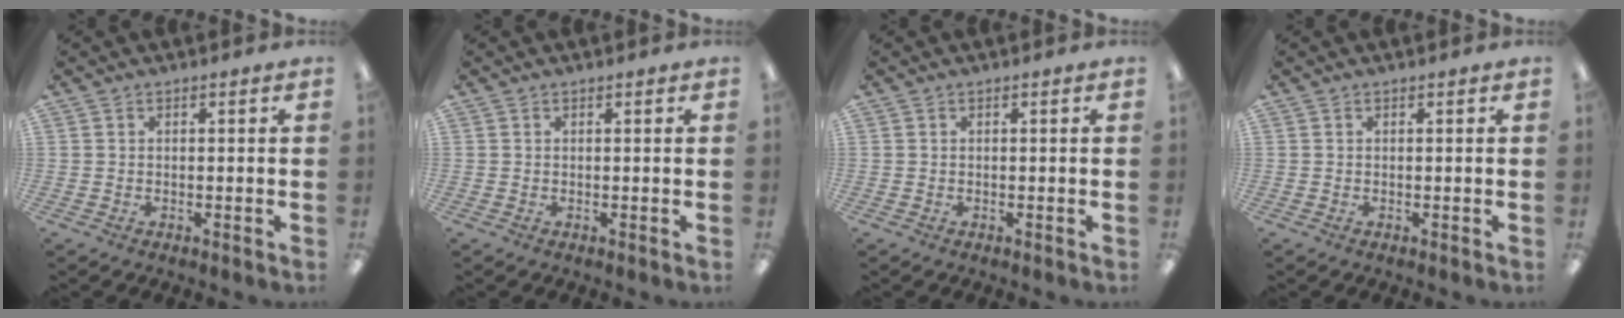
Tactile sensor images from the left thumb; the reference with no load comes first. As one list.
[{"total": 0.0}, {"total": 0.0}, {"total": 0.0}]